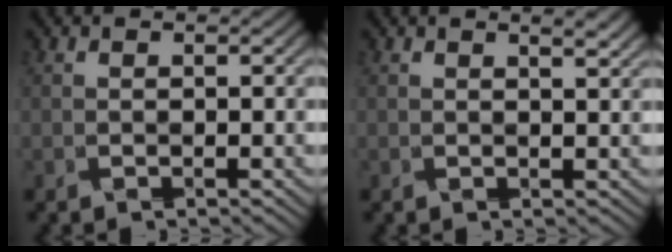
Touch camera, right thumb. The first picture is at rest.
{"total": 1.4, "force": [0.8, 0.3, 1.2], "torque": [-0.030, -0.002, 0.017]}